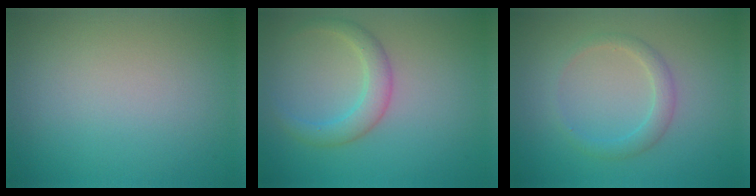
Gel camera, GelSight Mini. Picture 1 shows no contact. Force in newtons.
{"total": 2.0, "press": 2.0, "slide": 0.2}
{"total": 1.8, "press": 1.8, "slide": 0.0}